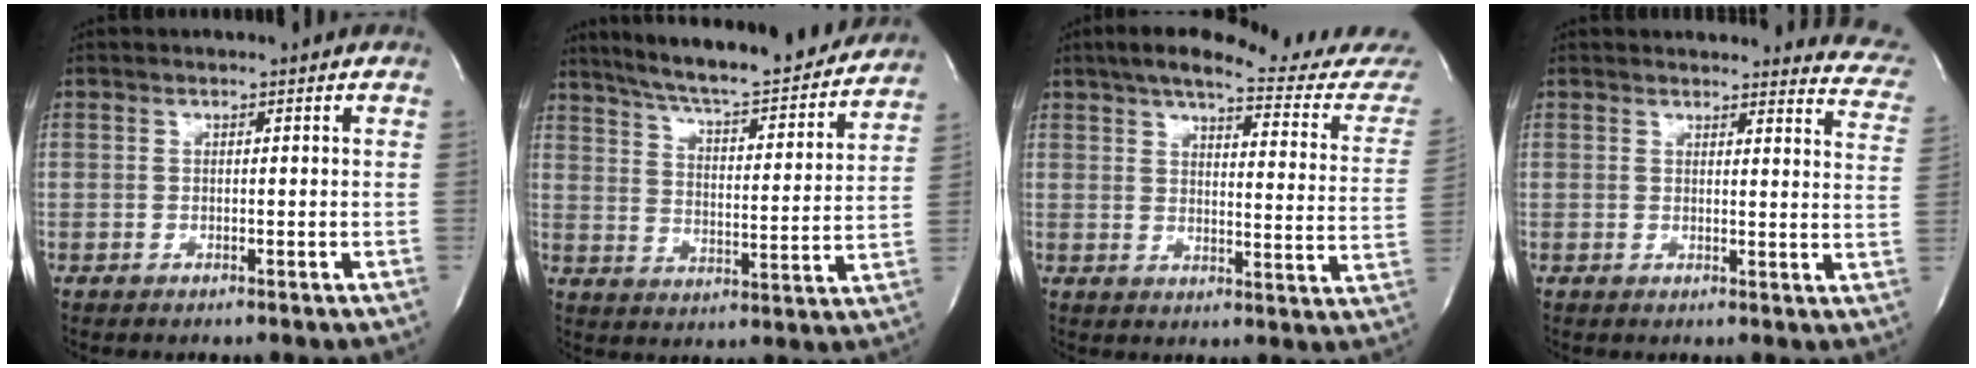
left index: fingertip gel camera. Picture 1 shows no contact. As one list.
[{"total": 22.7, "force": [20.5, 2.7, 9.4], "torque": [-0.151, -0.024, 0.277]}, {"total": 21.0, "force": [18.8, 1.7, 9.1], "torque": [-0.123, -0.049, 0.226]}, {"total": 13.9, "force": [13.4, 2.8, 2.2], "torque": [0.016, -0.066, 0.108]}]